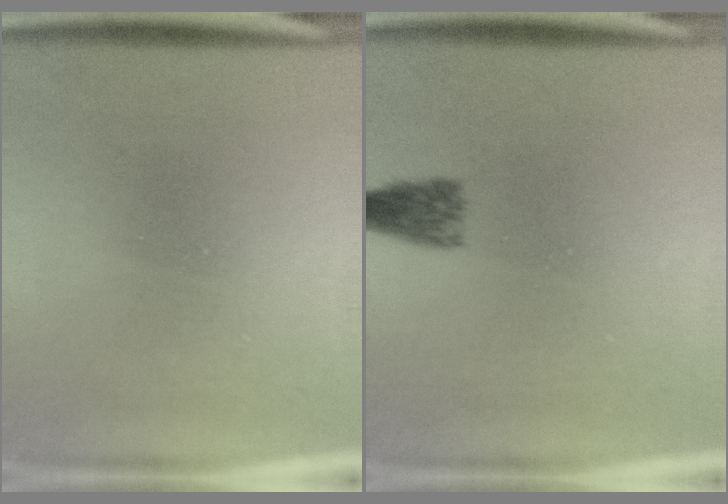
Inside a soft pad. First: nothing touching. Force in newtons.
{"total": 2.7}